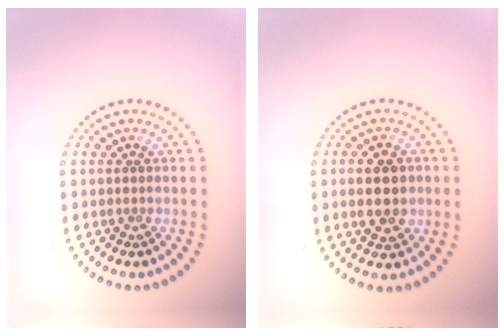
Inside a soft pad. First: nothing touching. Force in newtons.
{"total": 4.5, "press": 4.5, "slide": 0.2}